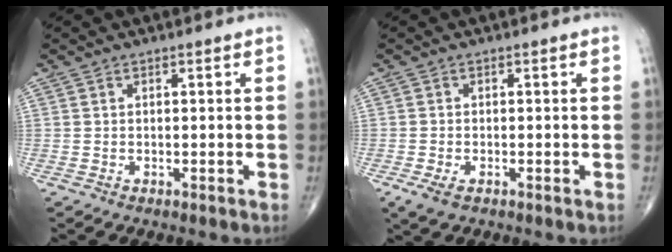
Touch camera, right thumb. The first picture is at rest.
{"total": 2.7, "force": [-1.2, 1.4, 2.1], "torque": [-0.046, -0.004, -0.021]}